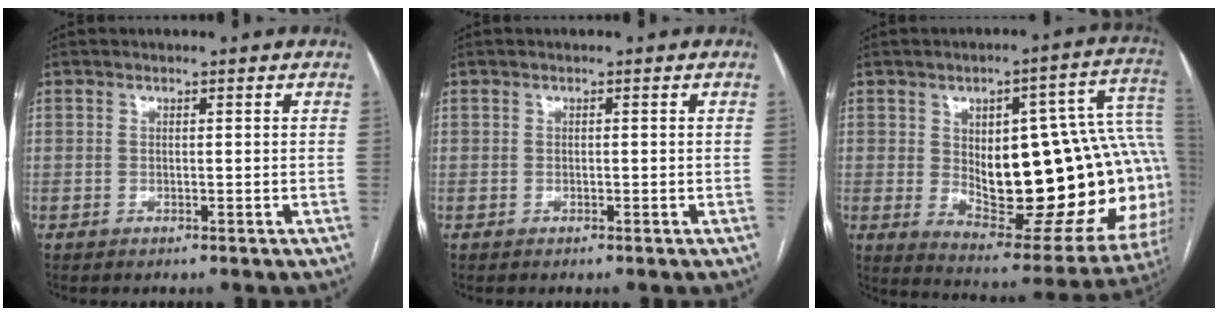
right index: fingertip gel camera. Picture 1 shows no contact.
{"total": 0.0}
{"total": 29.3, "force": [0.4, 9.0, 27.9], "torque": [-0.302, 0.029, 0.031]}